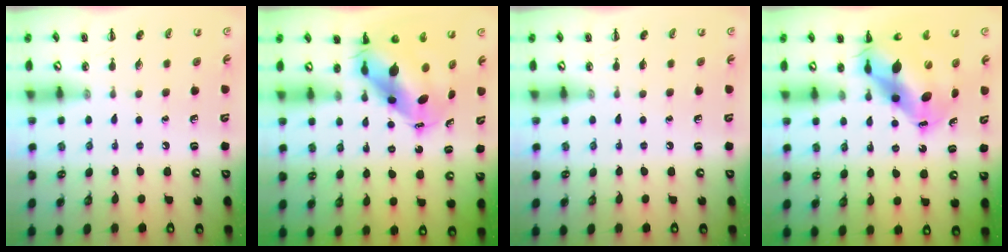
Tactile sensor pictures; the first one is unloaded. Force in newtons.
{"total": 9.5, "press": 9.1, "slide": 2.8}
{"total": 0.0}
{"total": 12.1, "press": 11.6, "slide": 3.1}